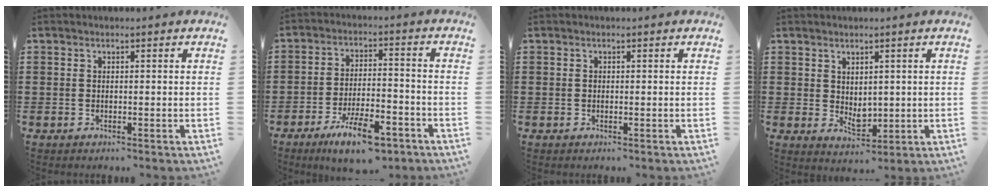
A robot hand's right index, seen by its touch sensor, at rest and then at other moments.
{"total": 9.2, "force": [-6.3, 2.4, 6.3], "torque": [-0.115, 0.008, -0.114]}
{"total": 0.0}
{"total": 3.1, "force": [1.8, 2.1, 1.4], "torque": [-0.025, -0.004, 0.033]}